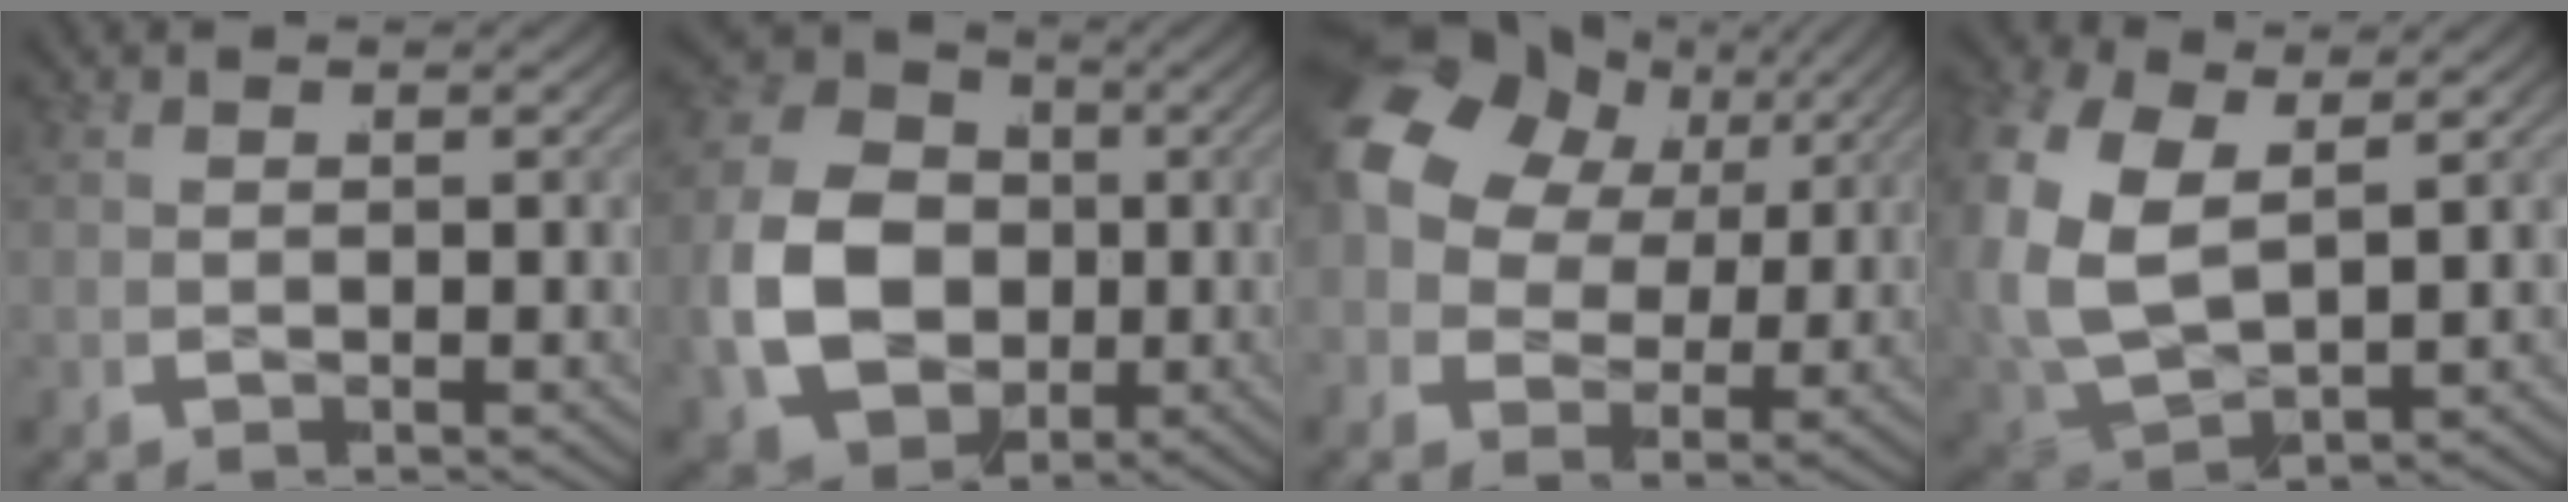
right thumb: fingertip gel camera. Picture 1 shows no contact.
{"total": 17.8, "force": [-0.4, 14.3, 10.6], "torque": [-0.274, -0.036, -0.003]}
{"total": 13.0, "force": [2.5, 9.5, 8.5], "torque": [-0.177, 0.013, 0.027]}
{"total": 9.7, "force": [-0.1, 7.5, 6.2], "torque": [-0.193, -0.039, 0.014]}